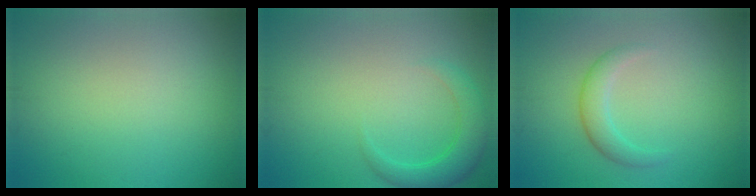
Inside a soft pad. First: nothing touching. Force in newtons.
{"total": 3.3, "press": 3.3, "slide": 0.3}
{"total": 2.4, "press": 2.4, "slide": 0.1}